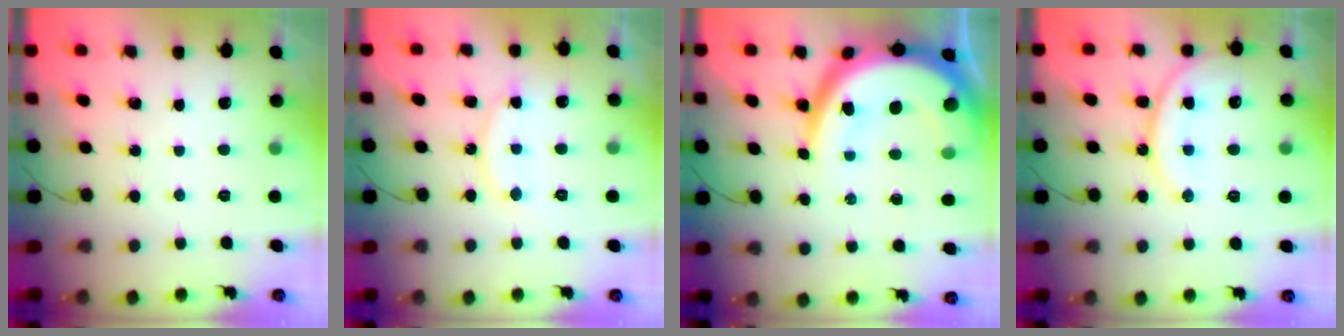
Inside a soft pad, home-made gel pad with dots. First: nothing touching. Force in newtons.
{"total": 9.6, "press": 9.6, "slide": 0.6}
{"total": 18.4, "press": 18.3, "slide": 1.9}
{"total": 13.6, "press": 13.6, "slide": 1.2}